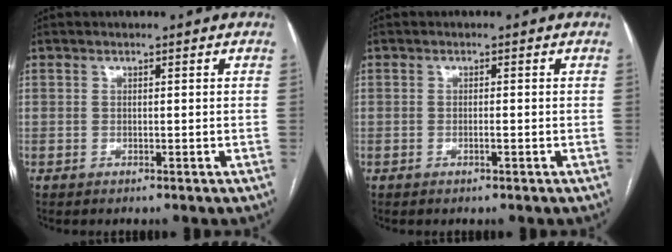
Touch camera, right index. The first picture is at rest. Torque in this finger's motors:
{"motor_torque": [-0.04, -0.04, -0.09, 0.00]}